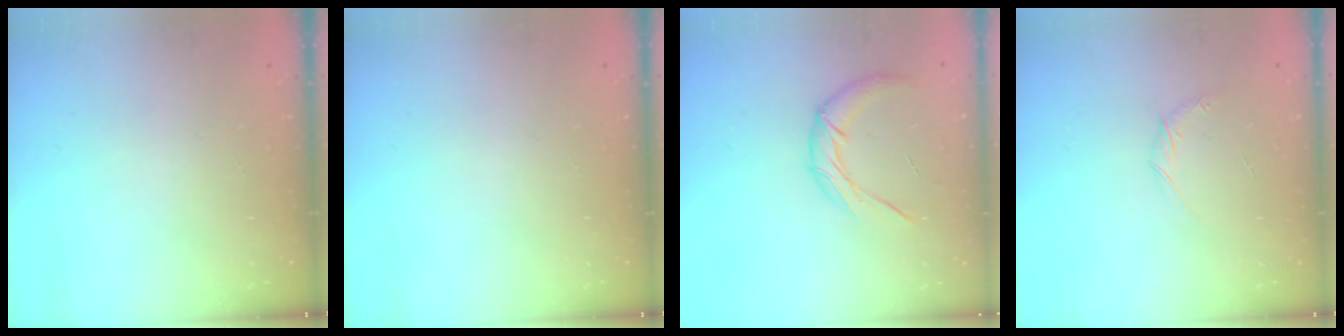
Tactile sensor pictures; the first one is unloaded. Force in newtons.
{"total": 0.0}
{"total": 11.7, "press": 11.7, "slide": 1.3}
{"total": 5.2, "press": 4.9, "slide": 1.6}